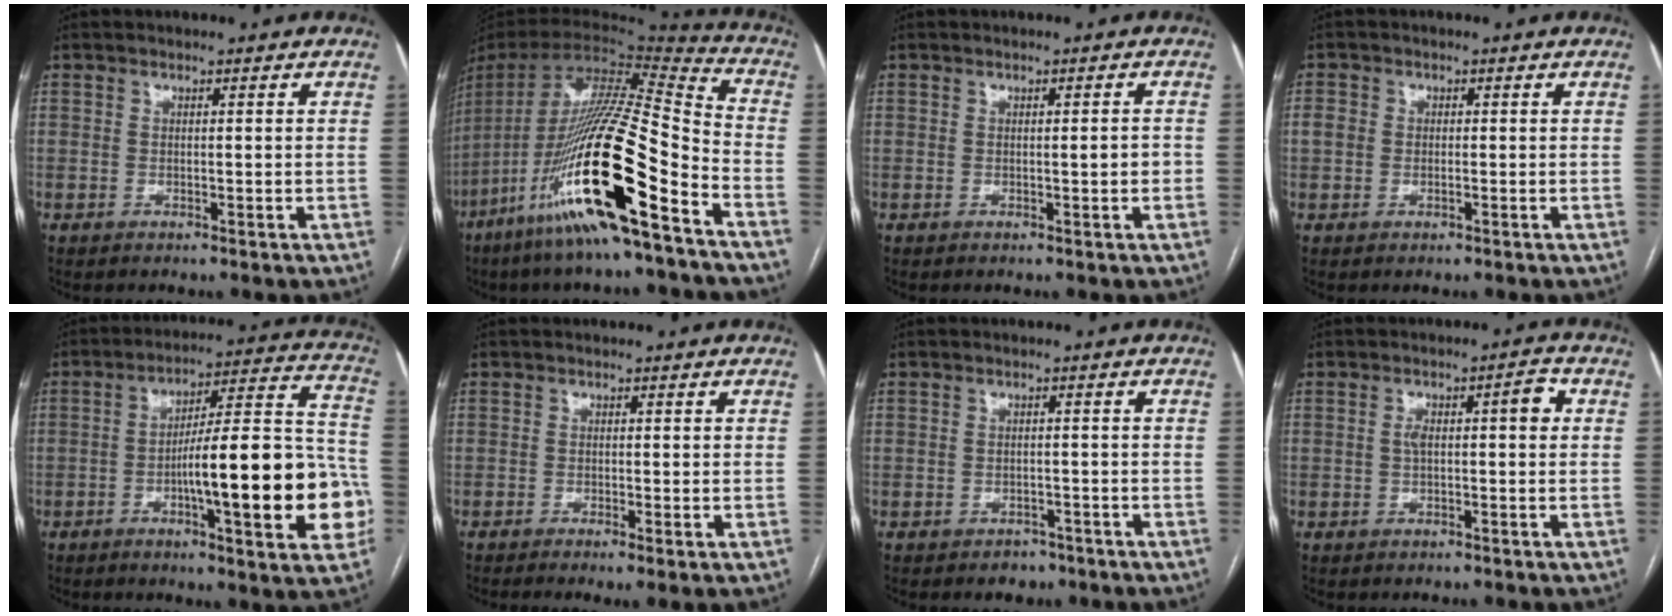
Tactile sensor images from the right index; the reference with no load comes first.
{"total": 25.1, "force": [-12.3, 2.1, 21.8], "torque": [-0.420, -0.045, -0.231]}
{"total": 1.5, "force": [-0.2, 0.2, 1.4], "torque": [-0.018, 0.001, -0.003]}
{"total": 2.1, "force": [0.0, 1.8, 1.0], "torque": [-0.026, 0.011, 0.001]}
{"total": 20.9, "force": [-5.0, 3.2, 20.0], "torque": [-0.236, 0.028, -0.065]}
{"total": 2.4, "force": [-1.0, 0.3, 2.1], "torque": [-0.033, -0.007, -0.015]}
{"total": 2.2, "force": [-1.5, 1.6, 0.3], "torque": [-0.007, 0.008, -0.017]}
{"total": 4.8, "force": [0.7, 1.4, 4.5], "torque": [-0.076, 0.024, 0.011]}